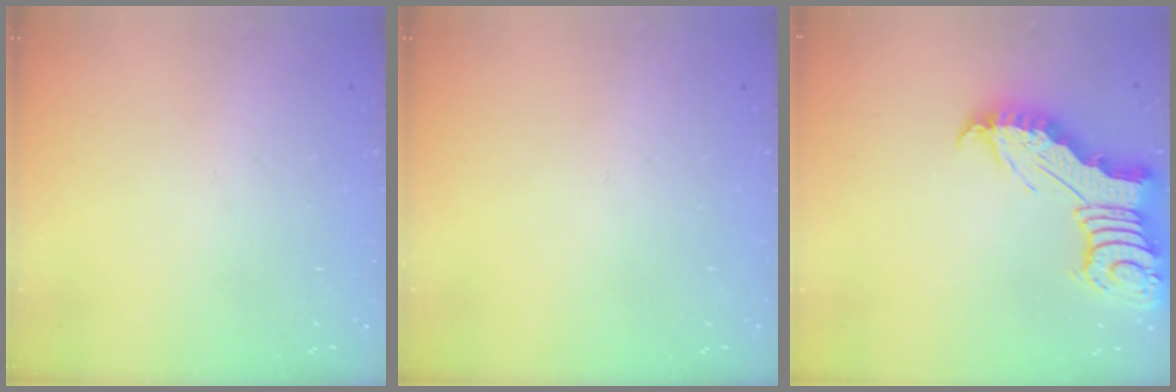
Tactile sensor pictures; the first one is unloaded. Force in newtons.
{"total": 0.0}
{"total": 6.4, "press": 6.4, "slide": 0.7}